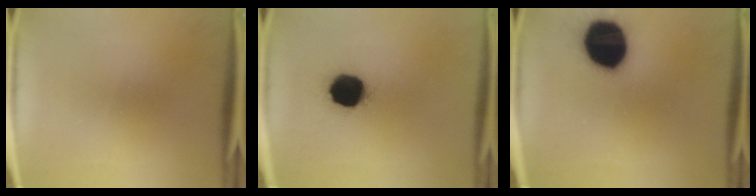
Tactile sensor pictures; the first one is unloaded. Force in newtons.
{"total": 13.3}
{"total": 19.7}